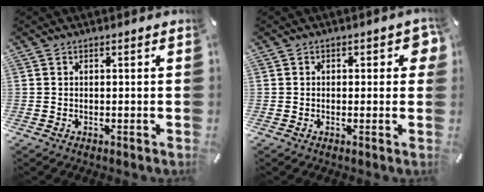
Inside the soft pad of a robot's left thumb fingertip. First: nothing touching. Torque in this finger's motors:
{"motor_torque": [0.16, -0.34, 0.15, 0.46, -0.11]}